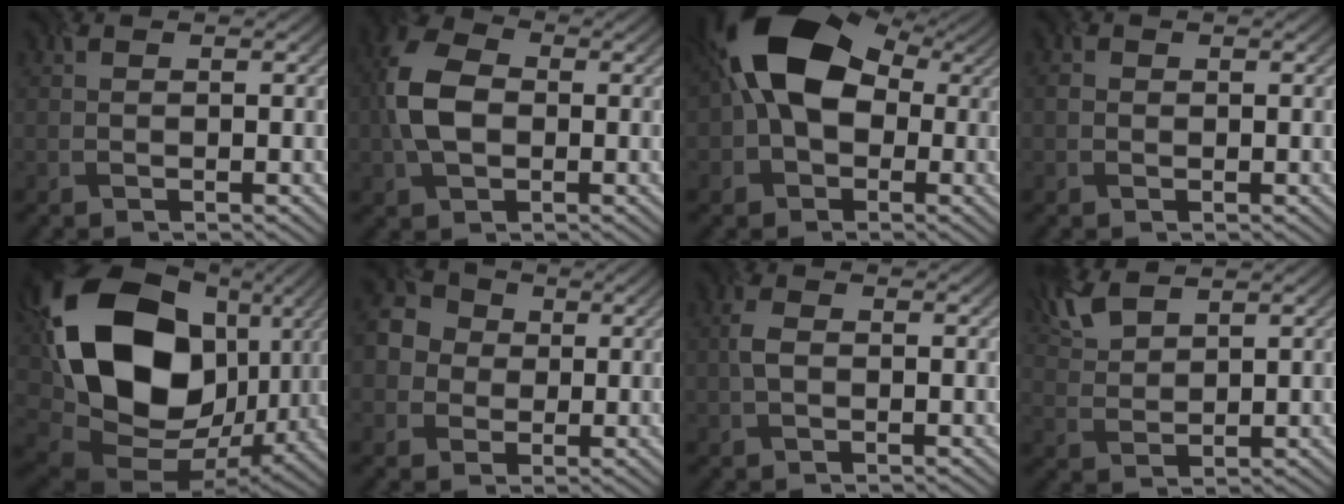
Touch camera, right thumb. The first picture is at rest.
{"total": 7.7, "force": [-0.2, 5.2, 5.7], "torque": [-0.144, 0.004, -0.013]}
{"total": 14.4, "force": [2.0, 9.8, 10.4], "torque": [-0.172, 0.011, 0.020]}
{"total": 0.5, "force": [0.1, 0.5, 0.0], "torque": [0.001, 0.001, -0.002]}
{"total": 20.3, "force": [4.5, 15.1, 12.8], "torque": [-0.310, -0.023, 0.101]}
{"total": 6.0, "force": [0.1, 5.6, 2.1], "torque": [-0.060, 0.009, -0.016]}
{"total": 2.0, "force": [-0.1, 1.3, 1.6], "torque": [-0.041, 0.004, -0.005]}
{"total": 4.9, "force": [3.6, 1.7, 2.8], "torque": [-0.078, 0.008, 0.079]}